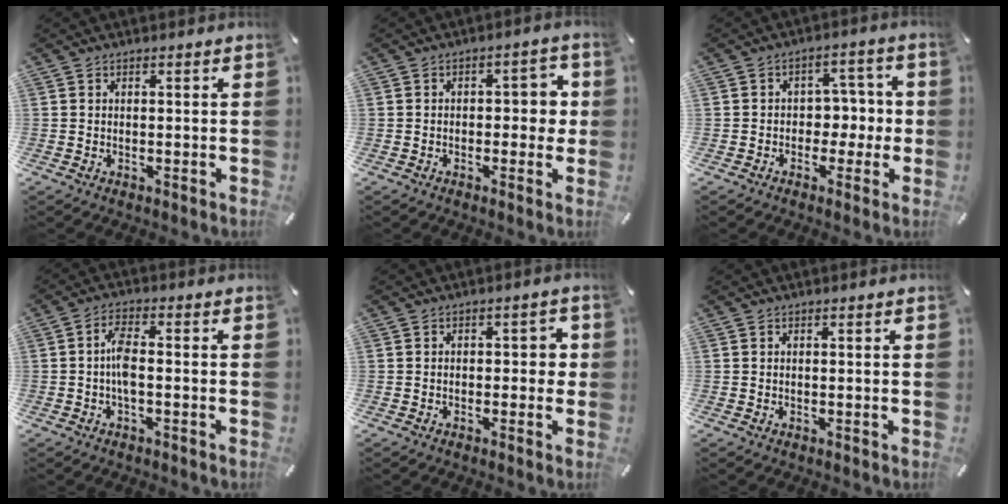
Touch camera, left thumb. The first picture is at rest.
{"total": 5.0, "force": [-0.3, 3.0, 4.0], "torque": [-0.045, 0.003, -0.016]}
{"total": 6.1, "force": [-1.1, 5.2, 3.0], "torque": [-0.037, 0.017, -0.025]}
{"total": 5.4, "force": [-0.9, 2.1, 4.9], "torque": [-0.102, 0.004, -0.019]}
{"total": 2.5, "force": [-0.6, 1.6, 1.9], "torque": [-0.029, 0.008, -0.017]}
{"total": 0.0}